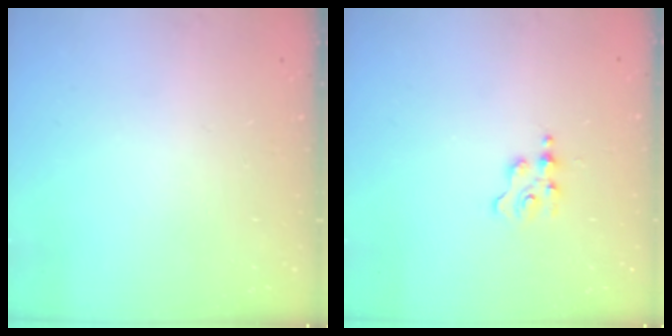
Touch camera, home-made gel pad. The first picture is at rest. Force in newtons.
{"total": 2.5, "press": 2.5, "slide": 0.3}